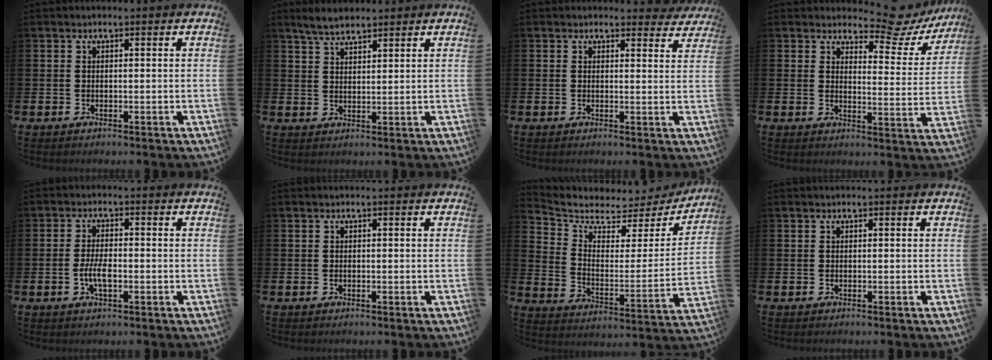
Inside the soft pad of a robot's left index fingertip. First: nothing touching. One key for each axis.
{"total": 4.2, "fx": 3.8, "fy": 0.9, "fz": 1.5, "tx": -0.034, "ty": -0.006, "tz": 0.069}
{"total": 2.1, "fx": 2.0, "fy": 0.6, "fz": 0.0, "tx": 0.004, "ty": -0.010, "tz": 0.034}
{"total": 6.6, "fx": 5.9, "fy": 2.1, "fz": 2.2, "tx": -0.035, "ty": -0.043, "tz": 0.095}
{"total": 3.5, "fx": -0.8, "fy": 1.3, "fz": 3.2, "tx": -0.059, "ty": -0.001, "tz": -0.018}
{"total": 0.0}
{"total": 5.1, "fx": 4.4, "fy": 2.3, "fz": 0.9, "tx": -0.054, "ty": -0.045, "tz": 0.068}
{"total": 0.0}